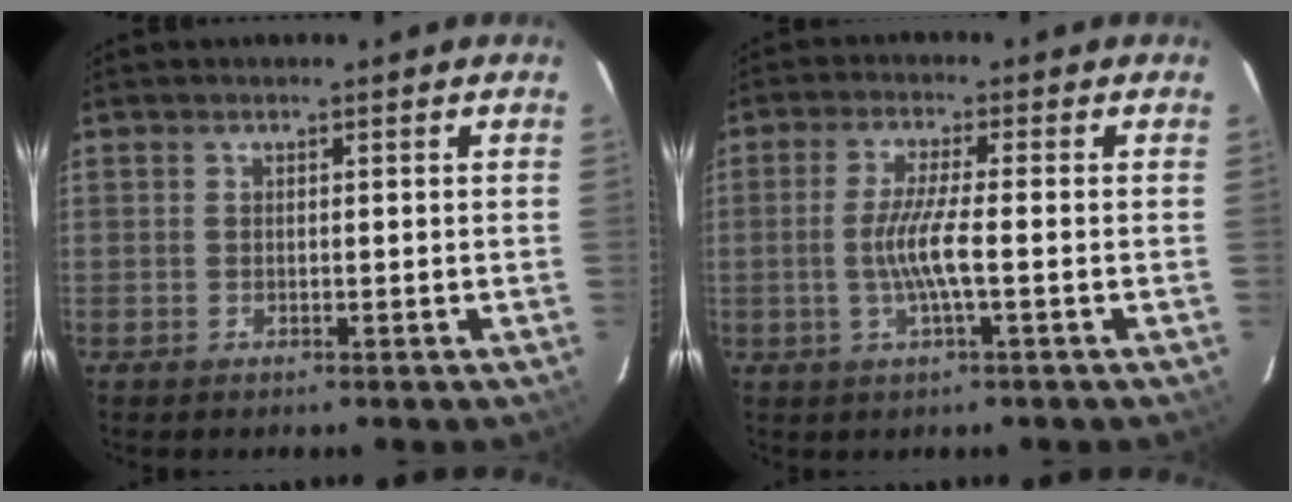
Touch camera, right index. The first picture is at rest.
{"total": 5.9, "force": [-1.3, -0.2, 5.7], "torque": [-0.113, -0.006, -0.026]}